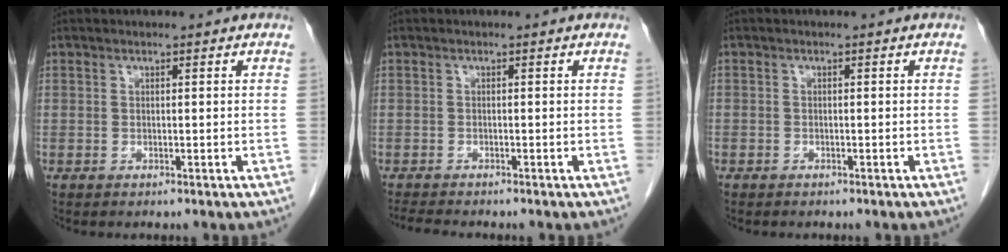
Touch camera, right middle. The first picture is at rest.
{"total": 2.8, "force": [-2.6, 0.1, 1.0], "torque": [-0.019, -0.011, -0.044]}
{"total": 0.7, "force": [-0.5, 0.5, 0.0], "torque": [-0.006, 0.003, -0.009]}